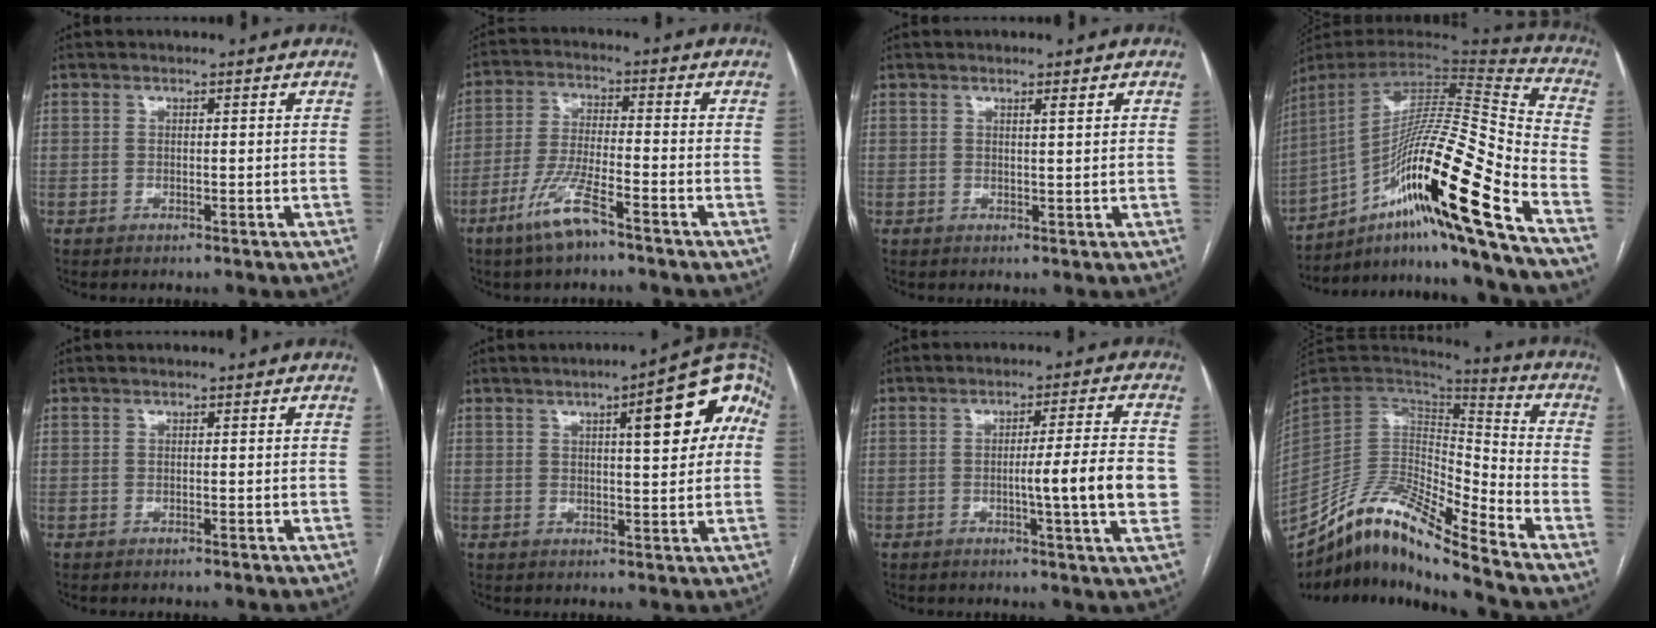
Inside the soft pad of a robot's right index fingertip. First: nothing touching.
{"total": 8.1, "force": [-5.2, 1.1, 6.1], "torque": [-0.129, -0.011, -0.101]}
{"total": 1.4, "force": [0.9, 0.0, 1.0], "torque": [-0.016, -0.002, 0.014]}
{"total": 25.2, "force": [-12.9, -0.3, 21.6], "torque": [-0.339, -0.005, -0.223]}
{"total": 0.0}
{"total": 11.2, "force": [3.2, 2.3, 10.5], "torque": [-0.131, 0.026, 0.035]}
{"total": 8.9, "force": [-1.2, -0.2, 8.9], "torque": [-0.122, -0.002, -0.021]}
{"total": 17.0, "force": [-14.1, 1.5, 9.2], "torque": [-0.163, 0.030, -0.260]}